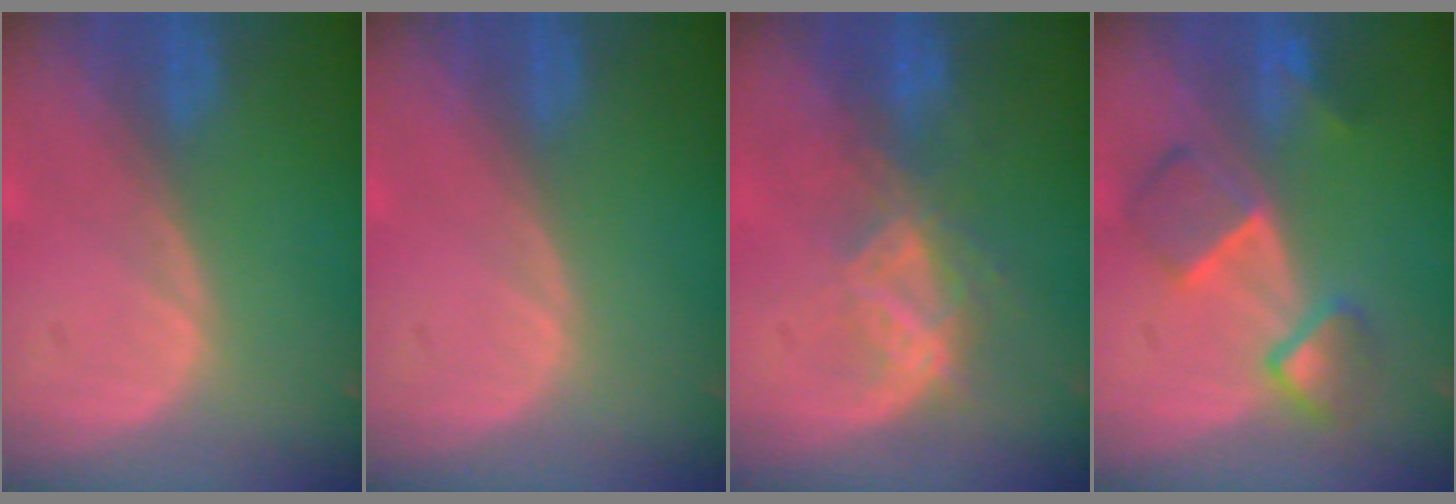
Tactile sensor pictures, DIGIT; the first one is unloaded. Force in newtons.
{"total": 0.0}
{"total": 6.7, "press": 5.9, "slide": 3.2}
{"total": 6.8, "press": 6.6, "slide": 1.2}